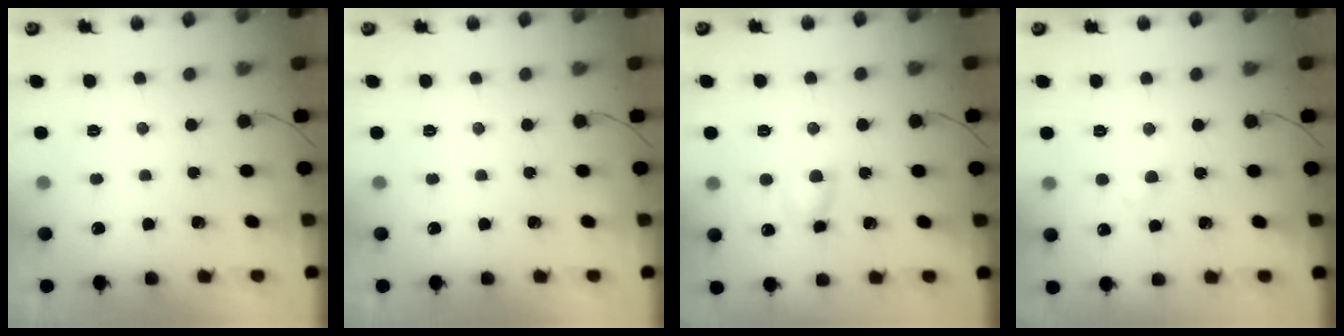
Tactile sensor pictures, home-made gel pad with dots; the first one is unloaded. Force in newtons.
{"total": 0.0}
{"total": 4.9, "press": 4.8, "slide": 0.6}
{"total": 1.7, "press": 1.4, "slide": 0.8}